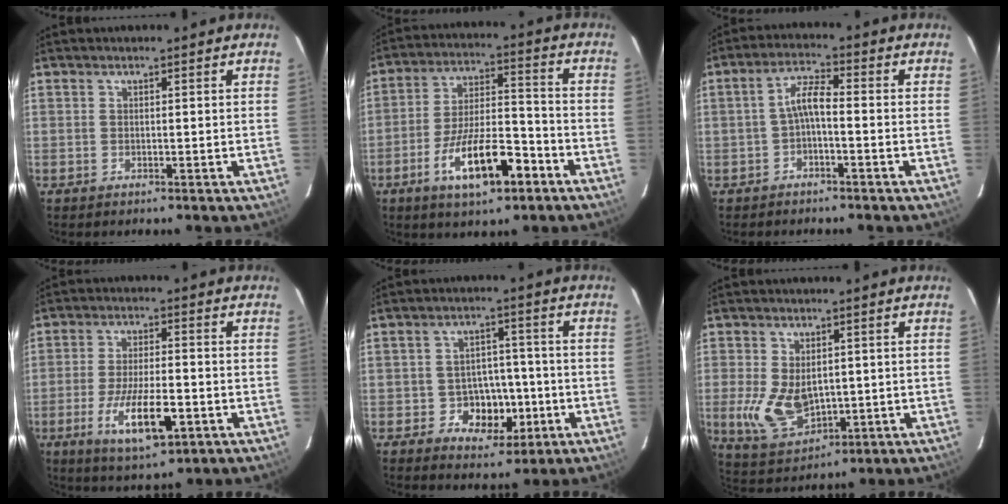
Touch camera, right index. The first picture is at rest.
{"total": 14.1, "force": [-7.4, 4.7, 11.1], "torque": [-0.209, -0.001, -0.119]}
{"total": 4.1, "force": [-1.4, 1.0, 3.7], "torque": [-0.079, 0.014, -0.028]}
{"total": 11.6, "force": [-4.8, 3.6, 9.9], "torque": [-0.201, -0.020, -0.078]}
{"total": 7.8, "force": [-2.8, 6.5, 3.4], "torque": [-0.067, 0.016, -0.025]}
{"total": 9.5, "force": [-0.2, 6.1, 7.2], "torque": [-0.158, -0.012, 0.013]}